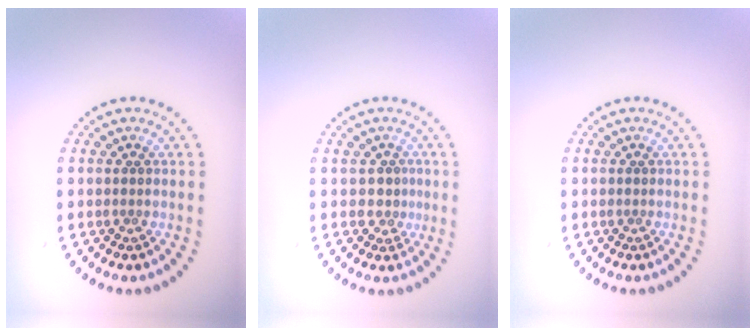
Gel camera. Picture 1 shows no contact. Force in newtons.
{"total": 1.8, "press": 1.2, "slide": 1.2}
{"total": 0.0}